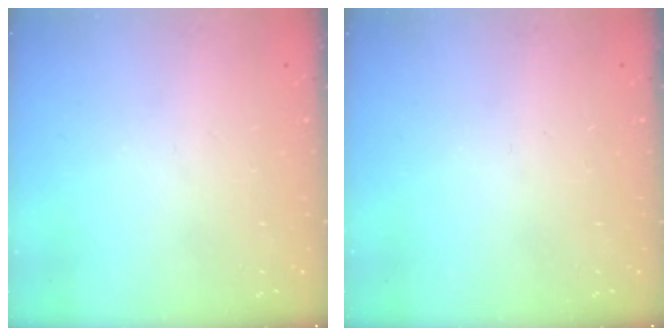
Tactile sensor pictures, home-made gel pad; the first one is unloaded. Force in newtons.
{"total": 0.0}